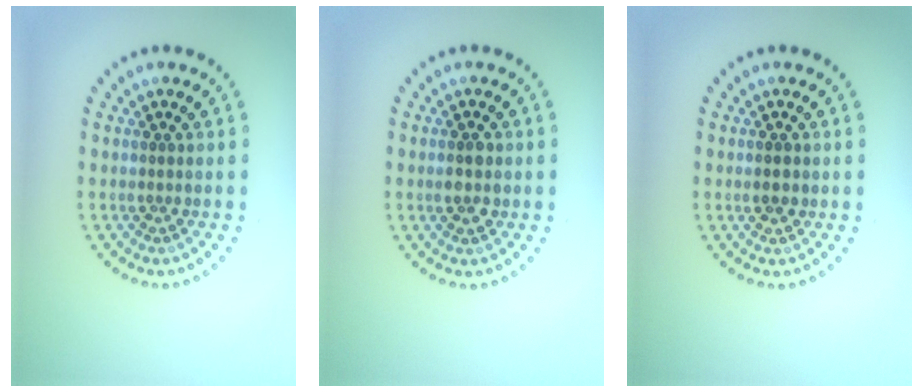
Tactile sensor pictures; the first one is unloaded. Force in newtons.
{"total": 2.3, "press": 2.3, "slide": 0.1}
{"total": 1.9, "press": 1.9, "slide": 0.1}